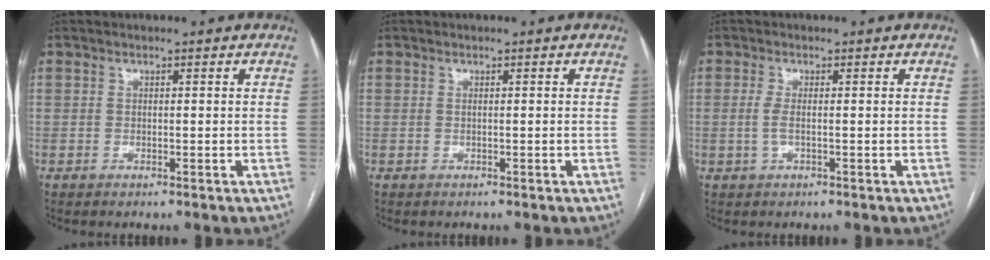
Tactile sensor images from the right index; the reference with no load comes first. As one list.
[{"total": 0.0}, {"total": 2.1, "force": [-0.3, 0.4, 2.0], "torque": [-0.049, -0.002, -0.008]}]